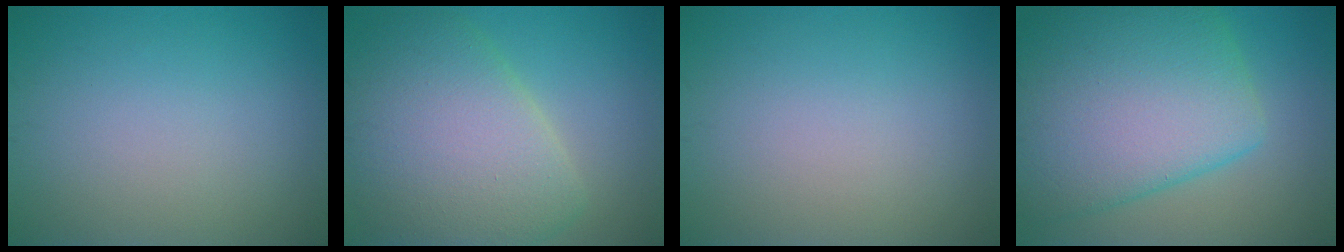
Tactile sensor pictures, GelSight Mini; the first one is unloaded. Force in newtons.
{"total": 9.3, "press": 9.2, "slide": 0.8}
{"total": 0.0}
{"total": 12.4, "press": 12.4, "slide": 0.4}